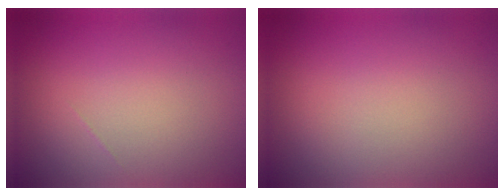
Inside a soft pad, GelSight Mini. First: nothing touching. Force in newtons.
{"total": 0.0}